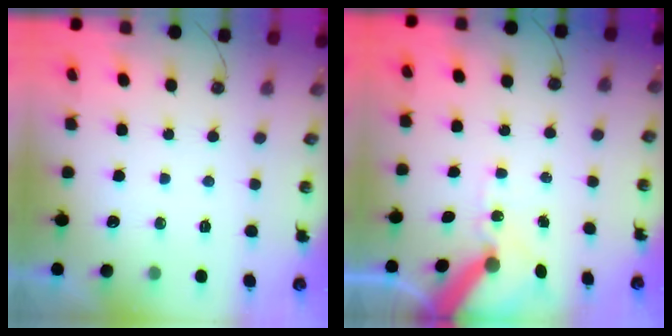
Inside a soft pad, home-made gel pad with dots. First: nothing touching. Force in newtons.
{"total": 10.3, "press": 10.2, "slide": 1.4}